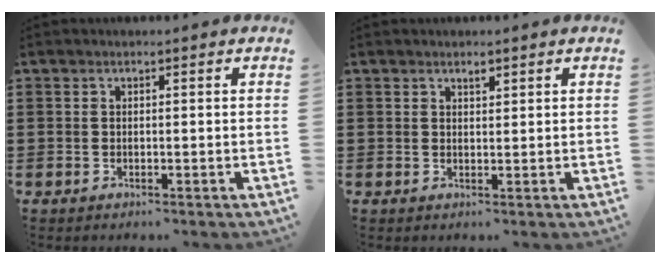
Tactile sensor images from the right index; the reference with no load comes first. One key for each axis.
{"total": 1.1, "fx": 0.9, "fy": 0.5, "fz": 0.5, "tx": -0.012, "ty": 0.002, "tz": 0.016}